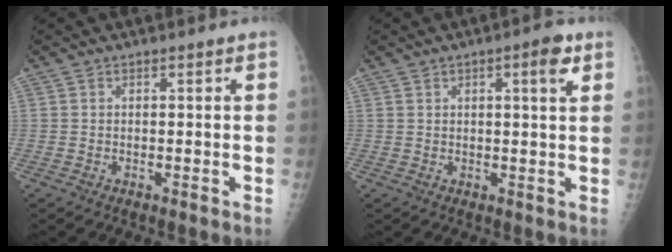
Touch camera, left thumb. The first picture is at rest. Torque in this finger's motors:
{"motor_torque": [-0.15, 0.16, -0.30, -0.30, 0.07]}